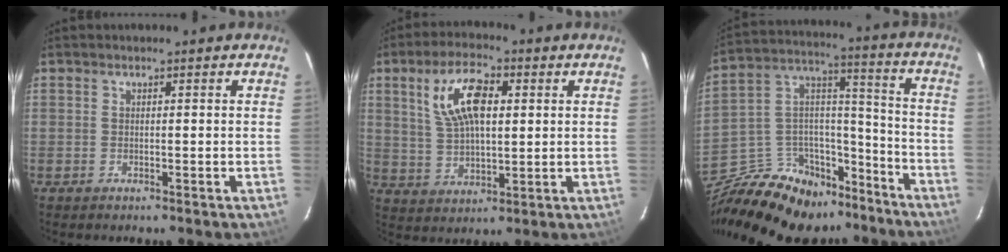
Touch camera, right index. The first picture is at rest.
{"total": 11.2, "force": [3.5, 5.2, 9.3], "torque": [-0.183, 0.016, 0.072]}
{"total": 23.9, "force": [-17.5, 13.2, 9.5], "torque": [-0.214, 0.073, -0.253]}